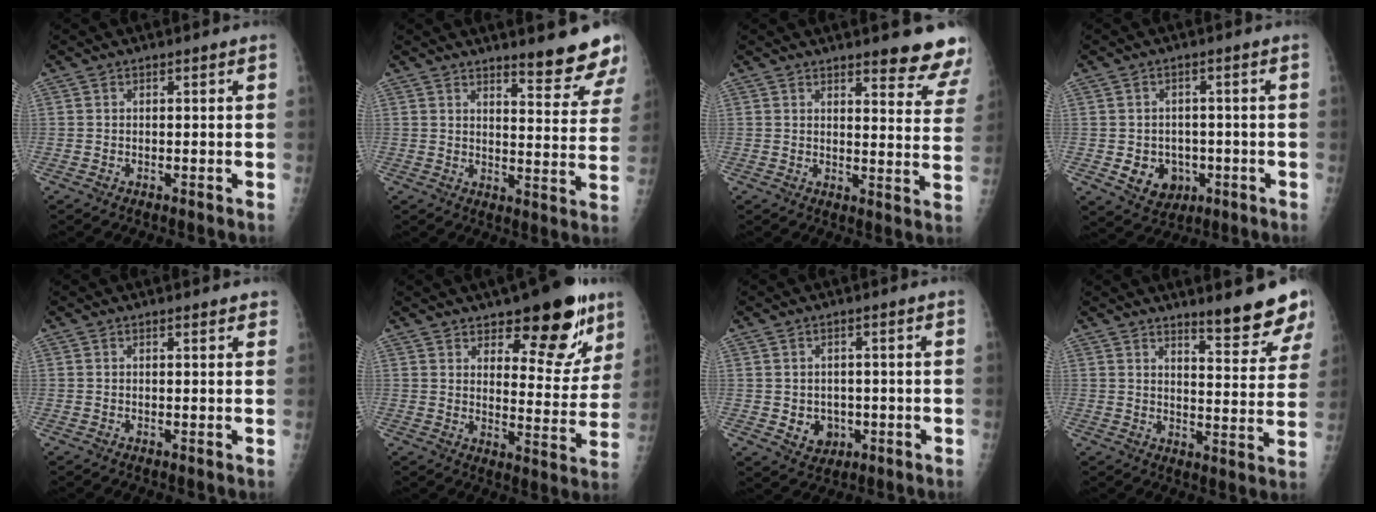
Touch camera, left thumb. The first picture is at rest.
{"total": 10.4, "force": [8.8, 1.6, 5.4], "torque": [-0.040, -0.066, 0.107]}
{"total": 11.3, "force": [9.8, 2.2, 5.2], "torque": [-0.028, -0.065, 0.101]}
{"total": 6.8, "force": [-1.7, 5.8, 3.3], "torque": [-0.024, 0.008, -0.013]}
{"total": 1.5, "force": [1.2, 0.4, 0.7], "torque": [-0.005, -0.002, 0.014]}
{"total": 16.1, "force": [10.2, 6.8, 10.5], "torque": [-0.075, -0.065, 0.145]}
{"total": 4.7, "force": [-0.7, 4.0, 2.3], "torque": [-0.013, 0.001, 0.002]}
{"total": 10.2, "force": [8.2, 1.5, 5.8], "torque": [-0.051, -0.065, 0.111]}